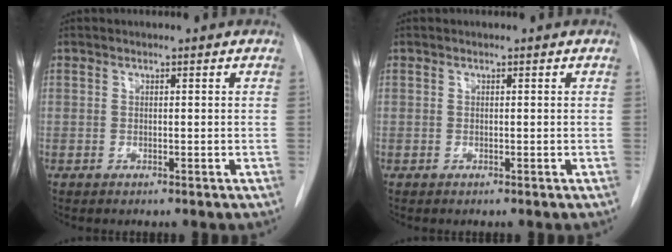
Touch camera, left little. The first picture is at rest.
{"total": 0.0}